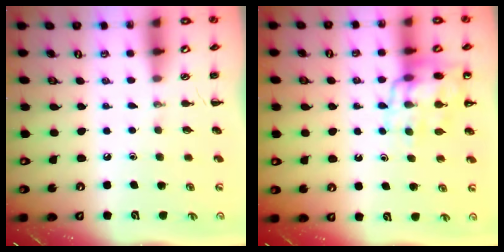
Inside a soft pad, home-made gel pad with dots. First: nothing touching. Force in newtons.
{"total": 12.0, "press": 11.7, "slide": 2.5}